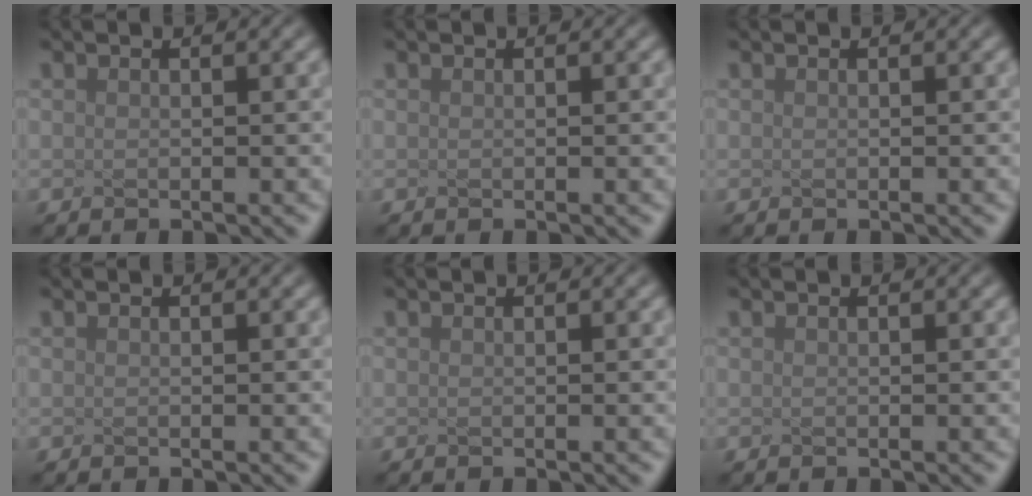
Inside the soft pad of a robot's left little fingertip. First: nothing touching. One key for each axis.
{"total": 0.0}
{"total": 0.0}
{"total": 0.0}
{"total": 0.0}
{"total": 0.0}